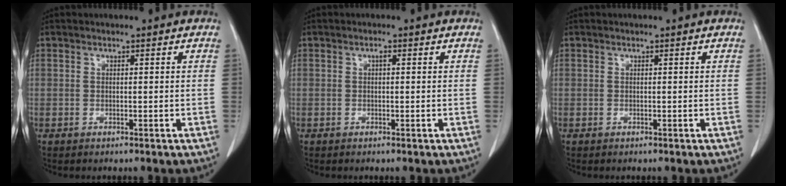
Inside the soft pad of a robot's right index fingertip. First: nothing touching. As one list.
[{"total": 0.7, "force": [0.2, 0.2, 0.6], "torque": [-0.009, 0.003, 0.001]}, {"total": 0.0}]